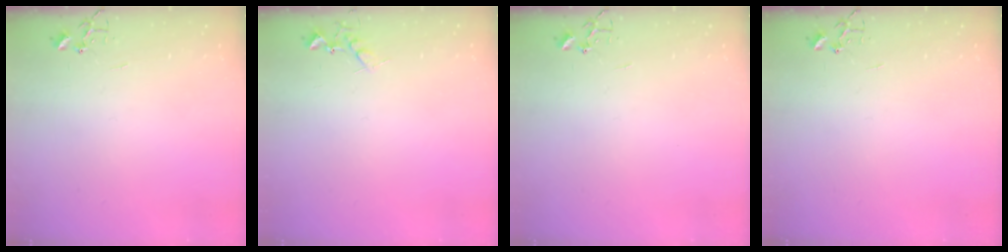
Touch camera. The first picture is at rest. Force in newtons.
{"total": 6.6, "press": 6.5, "slide": 0.7}
{"total": 0.0}
{"total": 0.0}